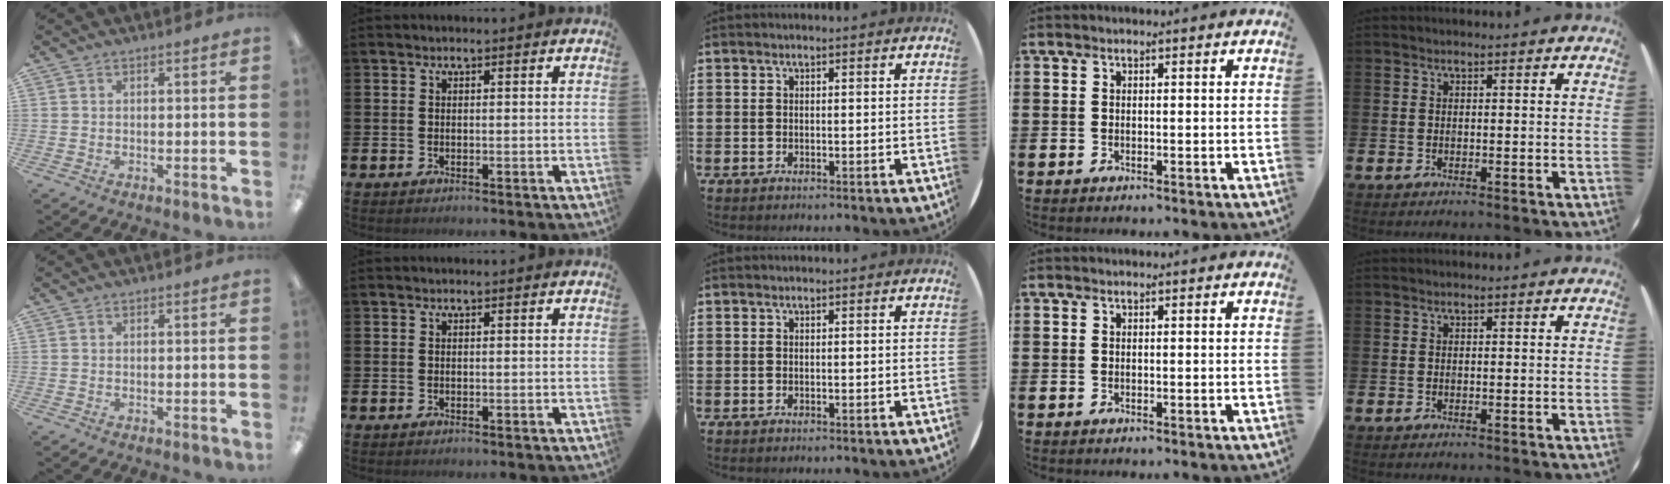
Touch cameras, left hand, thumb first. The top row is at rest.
{}